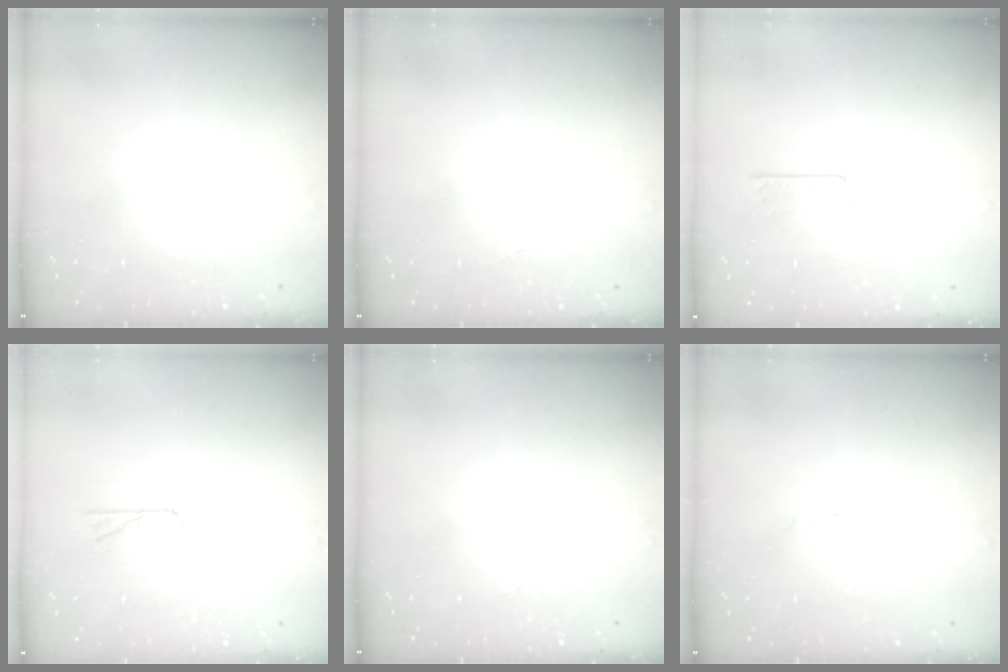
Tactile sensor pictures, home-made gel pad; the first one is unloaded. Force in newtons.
{"total": 0.0}
{"total": 2.6, "press": 2.6, "slide": 0.2}
{"total": 4.6, "press": 4.6, "slide": 0.6}
{"total": 0.0}
{"total": 2.8, "press": 2.7, "slide": 0.5}